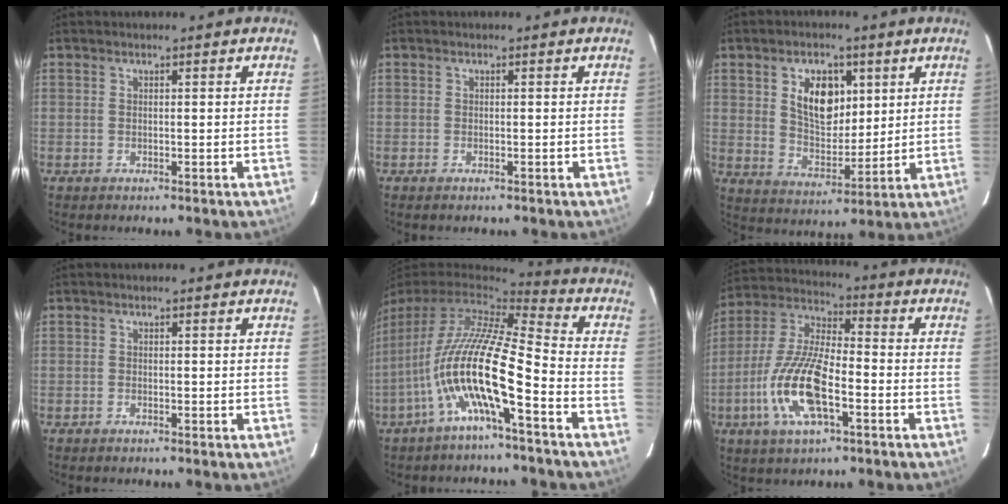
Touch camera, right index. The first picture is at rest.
{"total": 0.7, "force": [-0.6, 0.3, 0.4], "torque": [-0.007, -0.002, -0.011]}
{"total": 10.2, "force": [3.7, 6.3, 7.1], "torque": [-0.124, 0.008, 0.073]}
{"total": 0.0}
{"total": 15.4, "force": [-5.4, 2.5, 14.2], "torque": [-0.255, -0.013, -0.106]}
{"total": 15.5, "force": [-5.5, 5.2, 13.5], "torque": [-0.287, -0.007, -0.110]}